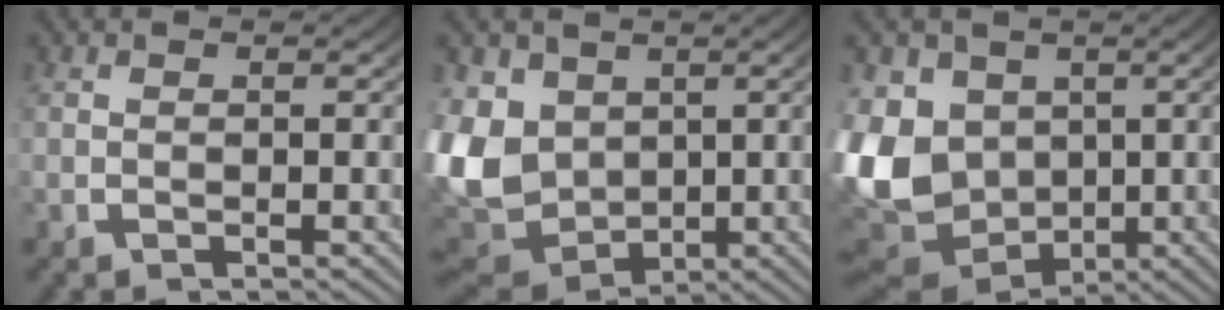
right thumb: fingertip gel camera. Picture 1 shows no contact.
{"total": 11.9, "force": [-1.4, 9.5, 7.0], "torque": [-0.206, -0.063, 0.006]}
{"total": 14.8, "force": [-2.4, 12.0, 8.3], "torque": [-0.234, -0.066, -0.015]}